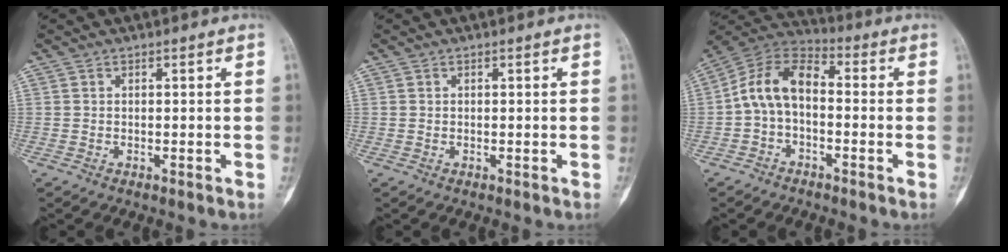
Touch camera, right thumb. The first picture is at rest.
{"total": 0.0}
{"total": 10.5, "force": [-1.1, 6.9, 7.8], "torque": [-0.134, 0.037, -0.039]}